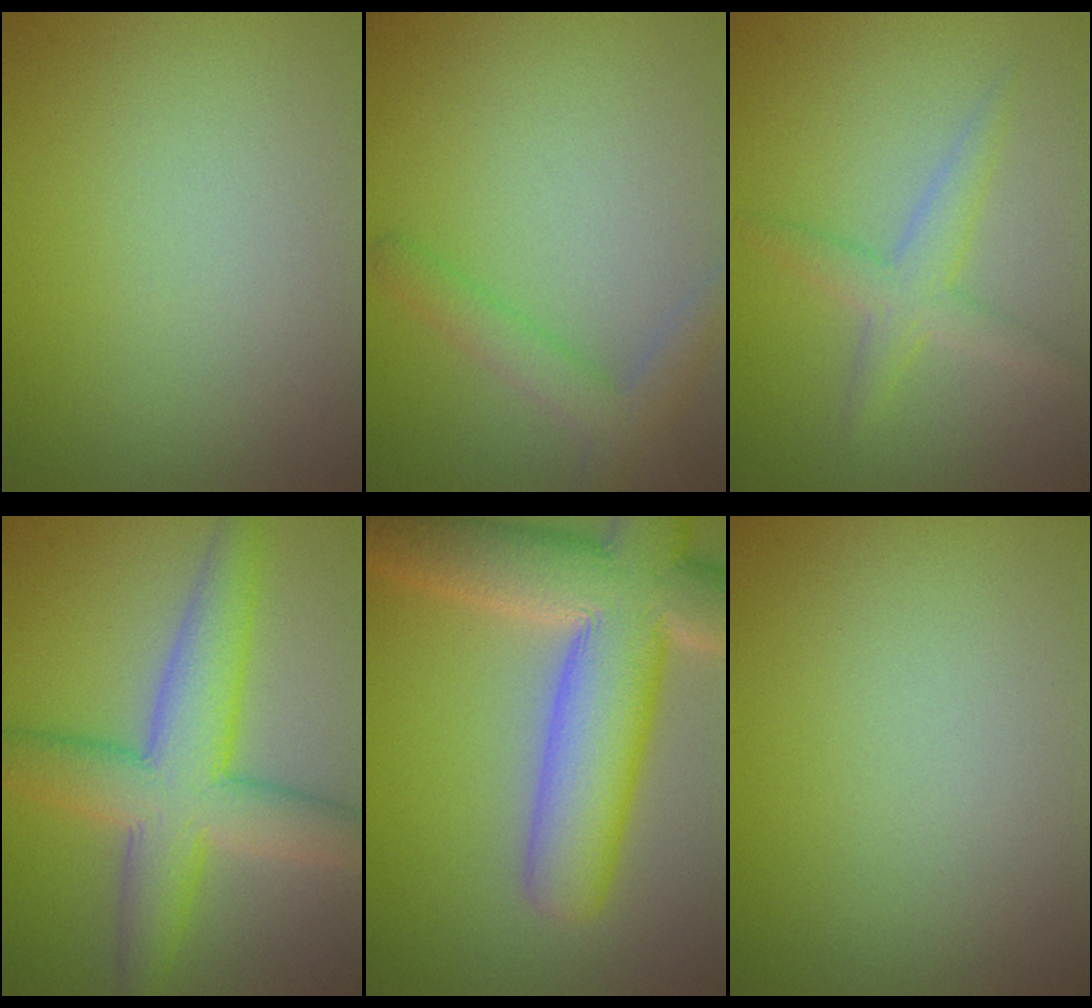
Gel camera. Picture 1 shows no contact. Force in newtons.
{"total": 2.6, "press": 2.6, "slide": 0.2}
{"total": 2.5, "press": 2.5, "slide": 0.0}
{"total": 7.4, "press": 7.3, "slide": 0.4}
{"total": 11.8, "press": 11.8, "slide": 0.9}
{"total": 0.0}